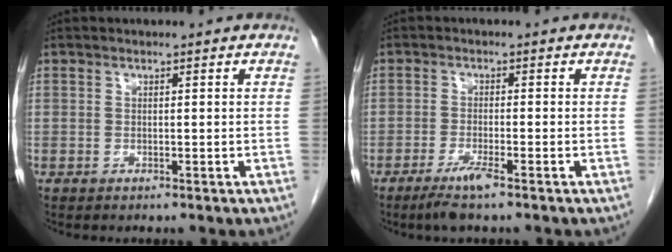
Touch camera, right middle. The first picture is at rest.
{"total": 3.7, "force": [-2.5, -0.1, 2.8], "torque": [-0.060, -0.010, -0.050]}